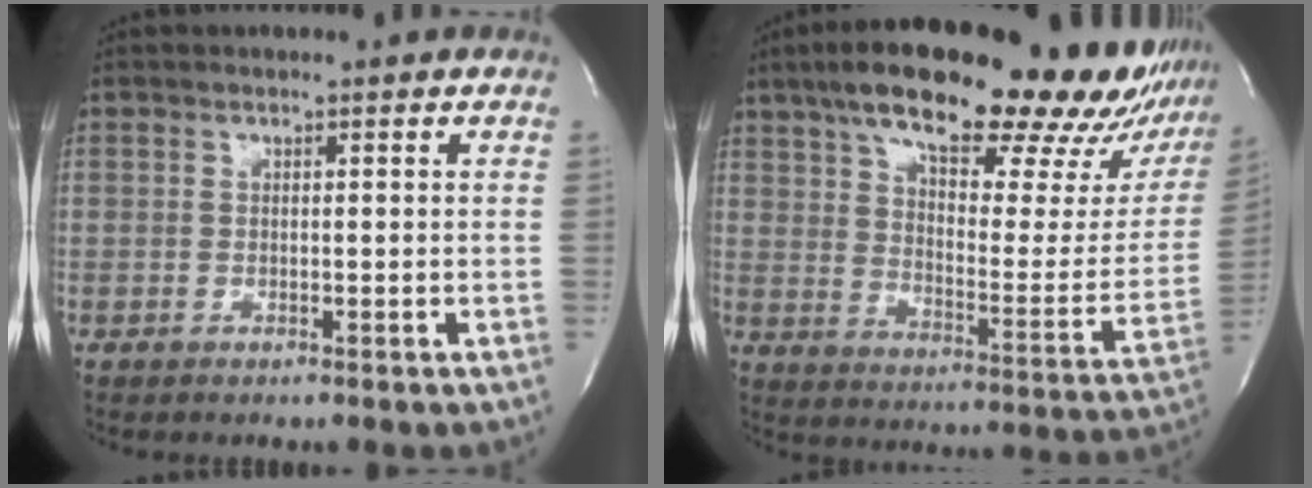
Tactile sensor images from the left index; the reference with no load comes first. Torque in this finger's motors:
{"motor_torque": [1.06, -1.09, 1.03, 0.21]}